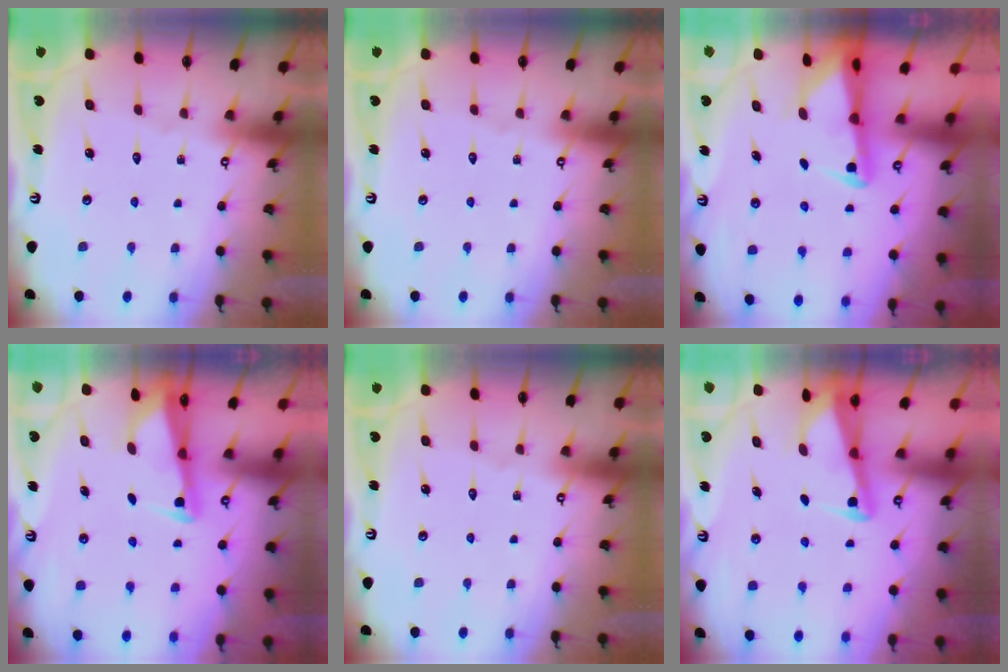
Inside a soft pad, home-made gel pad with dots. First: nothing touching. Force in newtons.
{"total": 0.0}
{"total": 2.6, "press": 2.5, "slide": 0.4}
{"total": 2.4, "press": 2.4, "slide": 0.5}
{"total": 0.0}
{"total": 3.0, "press": 2.9, "slide": 0.3}